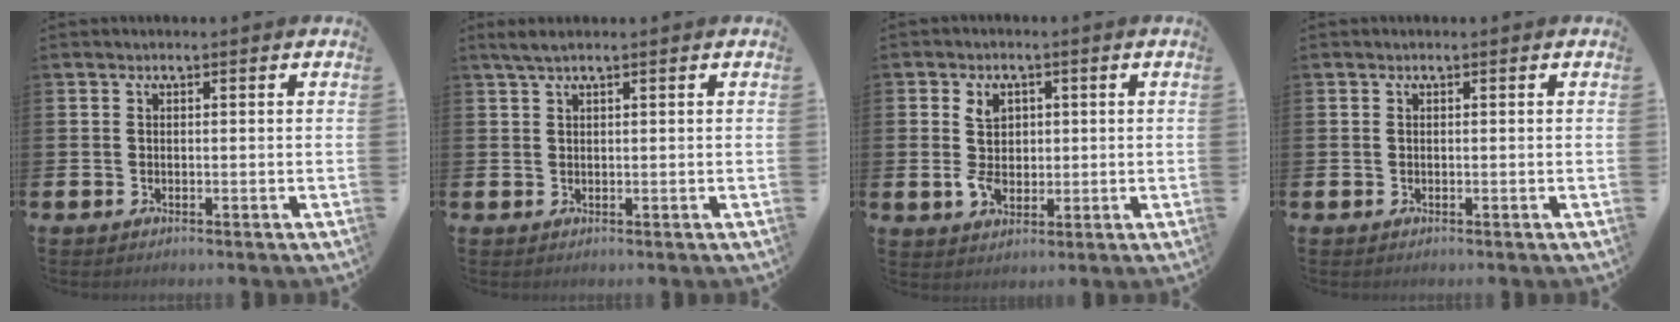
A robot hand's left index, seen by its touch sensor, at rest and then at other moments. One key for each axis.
{"total": 1.7, "fx": 1.2, "fy": 0.1, "fz": 1.2, "tx": -0.030, "ty": 0.006, "tz": 0.022}
{"total": 5.1, "fx": 0.6, "fy": 3.8, "fz": 3.4, "tx": -0.055, "ty": 0.006, "tz": 0.005}
{"total": 0.0}